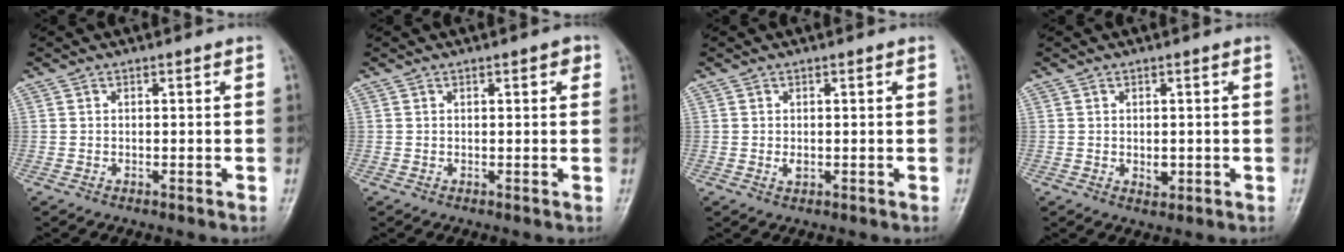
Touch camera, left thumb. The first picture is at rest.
{"total": 2.0, "force": [0.9, 0.8, 1.6], "torque": [-0.016, 0.001, 0.009]}
{"total": 1.6, "force": [0.0, 0.9, 1.3], "torque": [-0.017, -0.001, 0.000]}
{"total": 2.3, "force": [-0.2, 1.5, 1.7], "torque": [-0.020, -0.004, 0.000]}